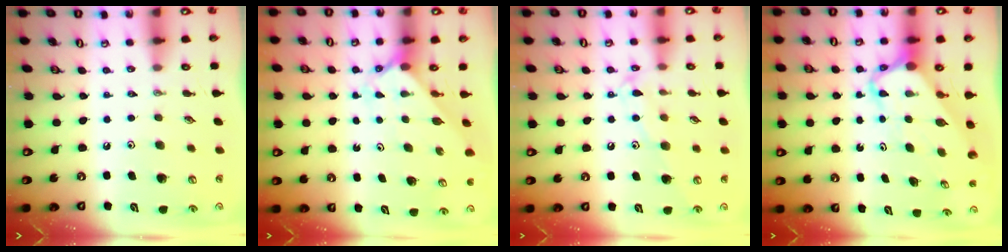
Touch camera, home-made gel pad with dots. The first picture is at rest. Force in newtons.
{"total": 2.0, "press": 2.0, "slide": 0.2}
{"total": 10.9, "press": 10.8, "slide": 0.8}
{"total": 5.6, "press": 5.6, "slide": 0.5}